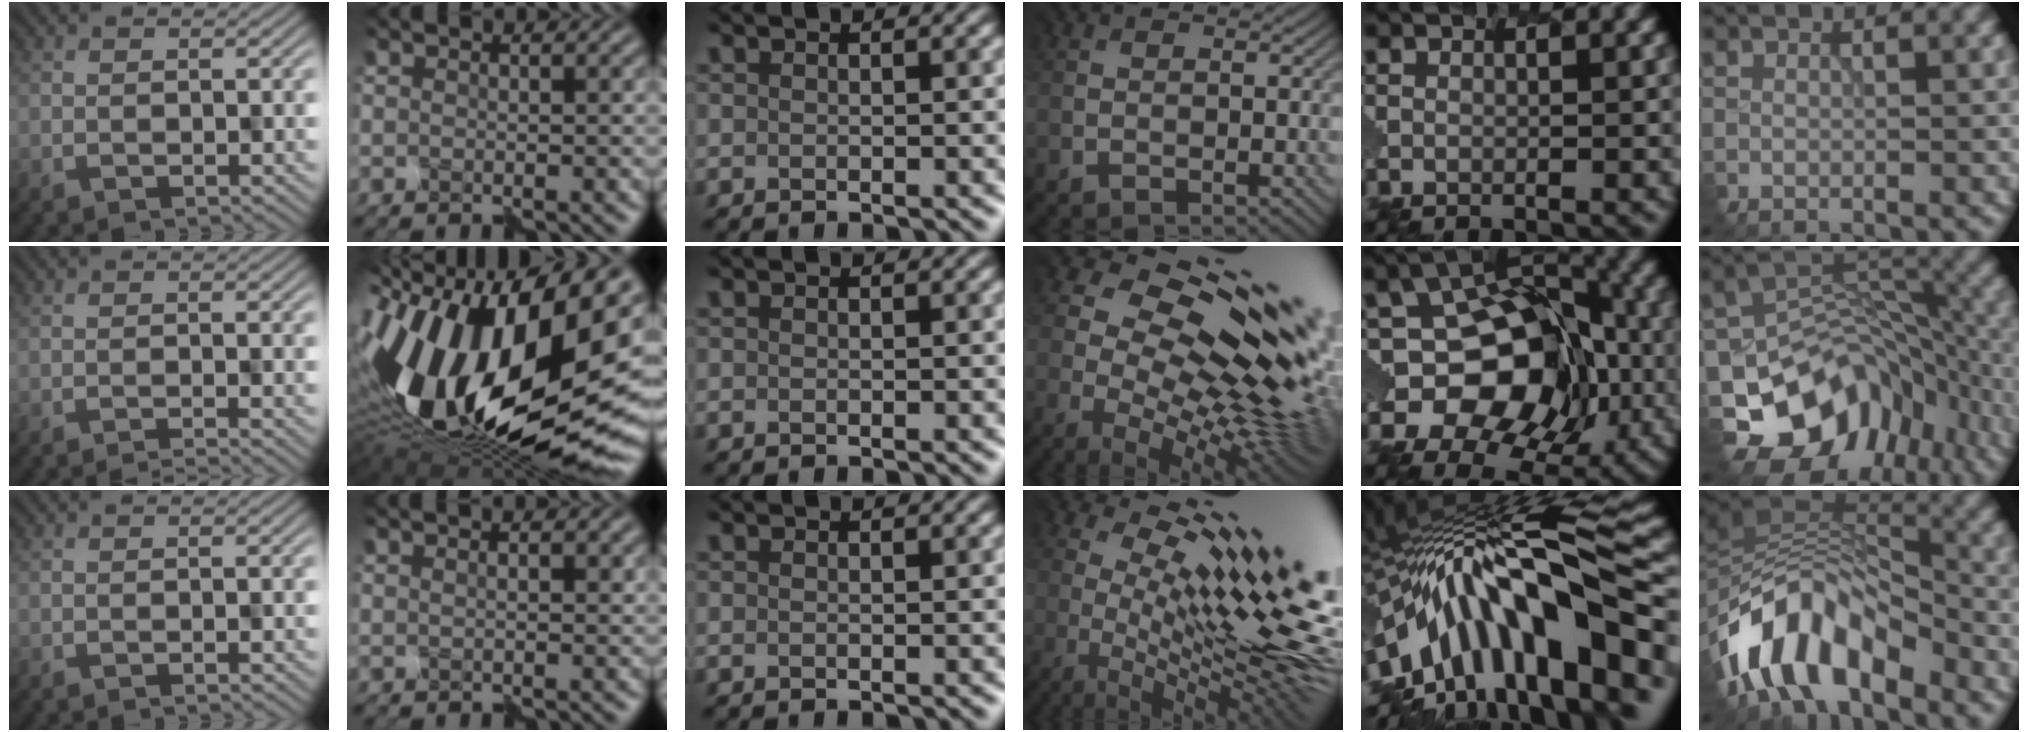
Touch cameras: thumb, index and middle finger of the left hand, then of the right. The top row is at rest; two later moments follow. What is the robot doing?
{"motion": "disassemble", "object": "hinged jar"}